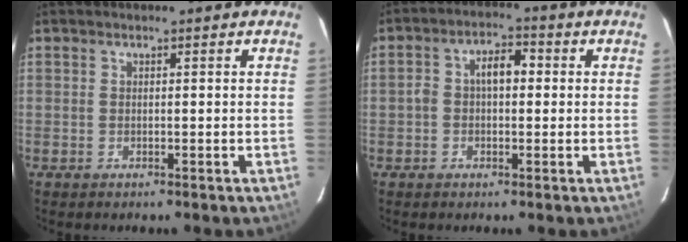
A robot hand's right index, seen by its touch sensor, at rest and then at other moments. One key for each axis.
{"total": 5.2, "fx": 0.1, "fy": 3.3, "fz": 4.1, "tx": -0.073, "ty": 0.019, "tz": 0.001}